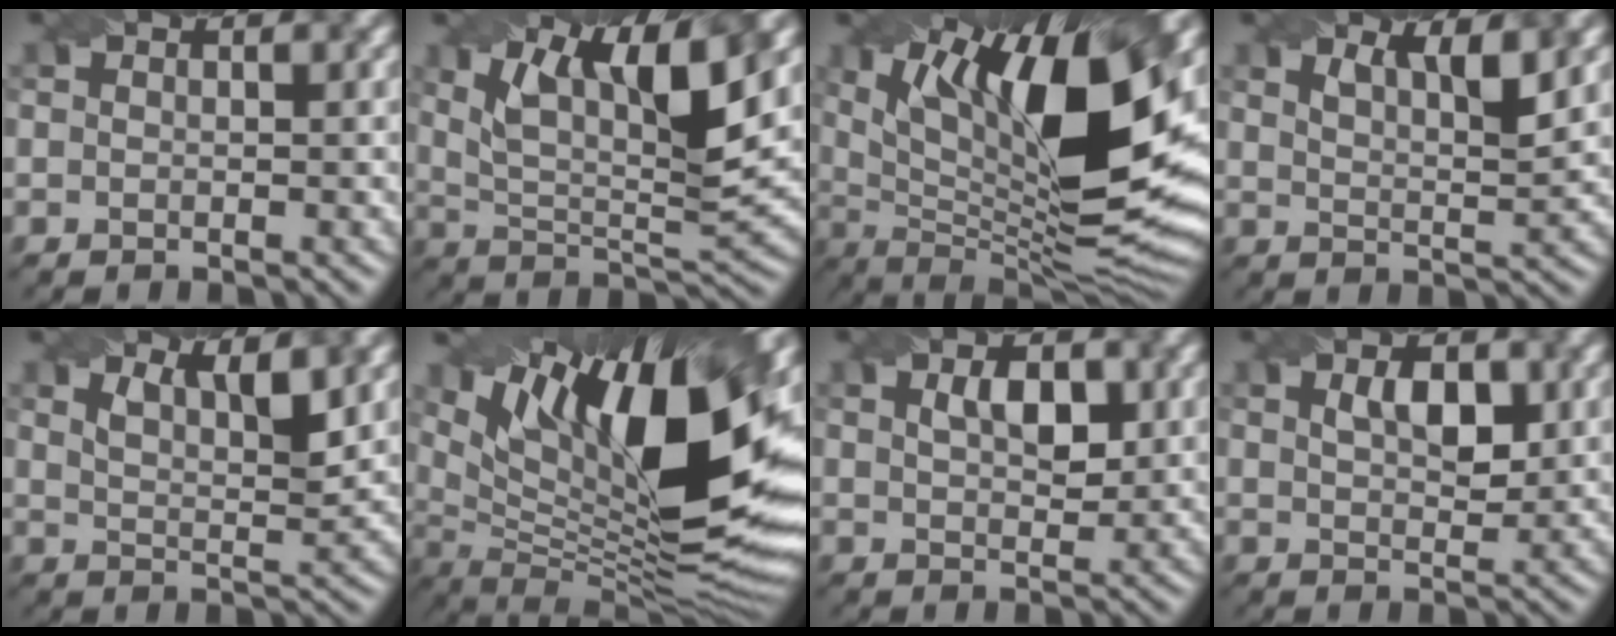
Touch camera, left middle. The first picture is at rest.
{"total": 10.9, "force": [5.3, 3.3, 8.9], "torque": [-0.158, 0.001, 0.089]}
{"total": 16.8, "force": [5.5, 5.3, 15.0], "torque": [-0.241, -0.003, 0.099]}
{"total": 4.4, "force": [2.8, 1.3, 3.2], "torque": [-0.037, 0.009, 0.032]}
{"total": 4.7, "force": [3.0, 1.5, 3.3], "torque": [-0.042, 0.007, 0.039]}
{"total": 16.7, "force": [6.2, 5.9, 14.3], "torque": [-0.232, 0.001, 0.111]}
{"total": 3.4, "force": [1.2, 1.7, 2.7], "torque": [-0.051, 0.003, 0.024]}
{"total": 3.5, "force": [1.3, 1.8, 2.8], "torque": [-0.051, 0.002, 0.025]}